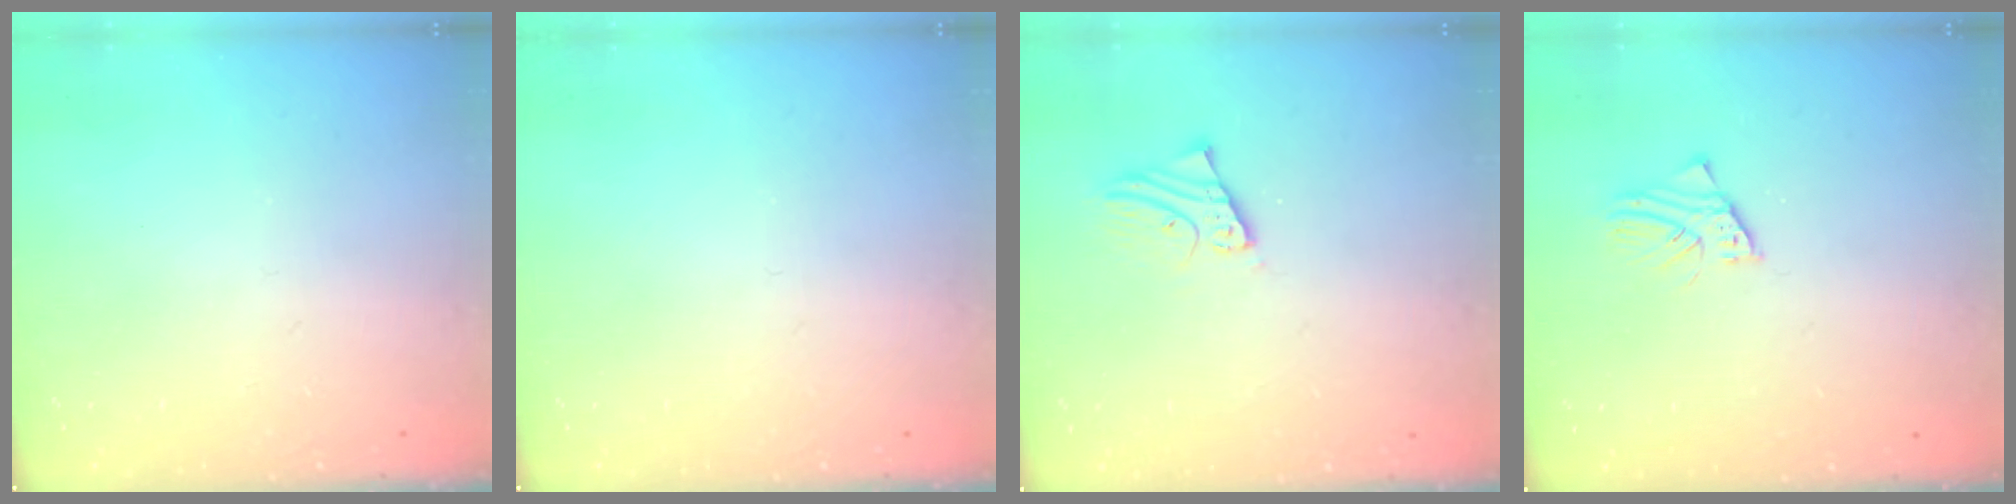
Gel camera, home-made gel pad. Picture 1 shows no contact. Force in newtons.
{"total": 0.0}
{"total": 2.4, "press": 2.4, "slide": 0.1}
{"total": 1.9, "press": 1.9, "slide": 0.0}